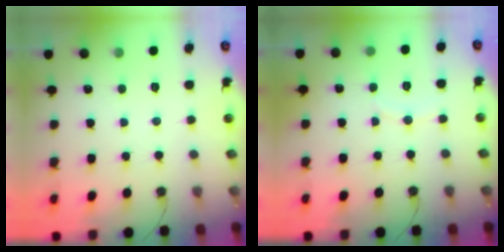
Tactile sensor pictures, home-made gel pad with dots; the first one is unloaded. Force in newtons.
{"total": 3.5, "press": 3.4, "slide": 0.5}